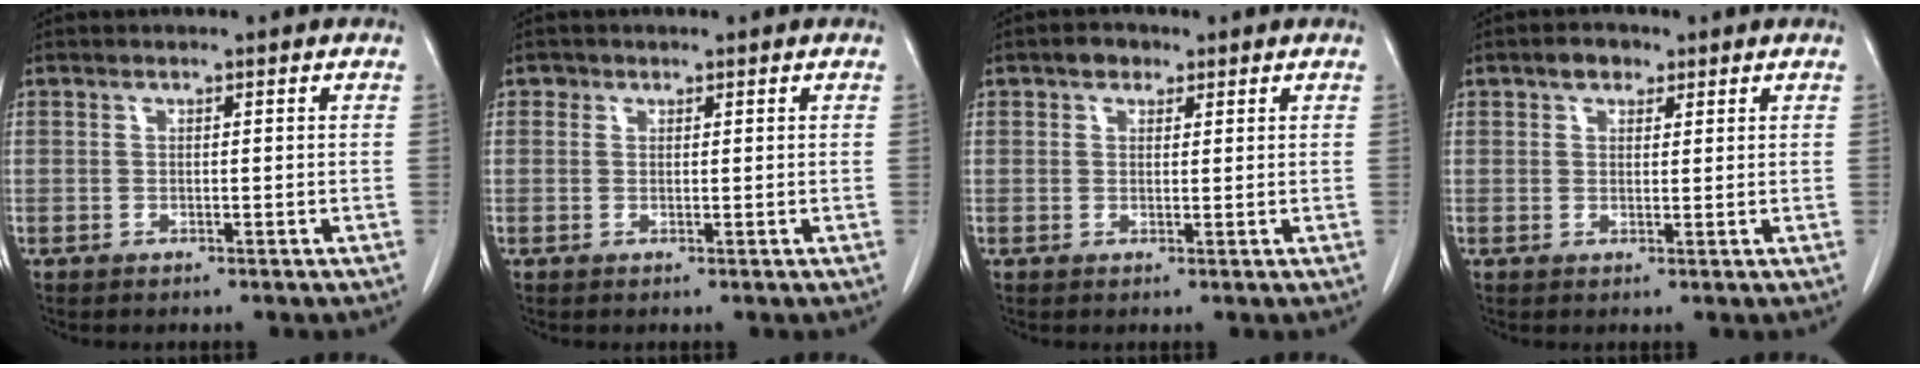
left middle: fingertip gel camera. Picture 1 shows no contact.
{"total": 0.8, "force": [0.4, 0.7, 0.0], "torque": [0.007, 0.000, 0.004]}
{"total": 2.2, "force": [1.3, 1.5, 0.9], "torque": [-0.014, 0.007, 0.018]}
{"total": 2.6, "force": [1.6, 1.7, 1.2], "torque": [-0.020, 0.009, 0.024]}